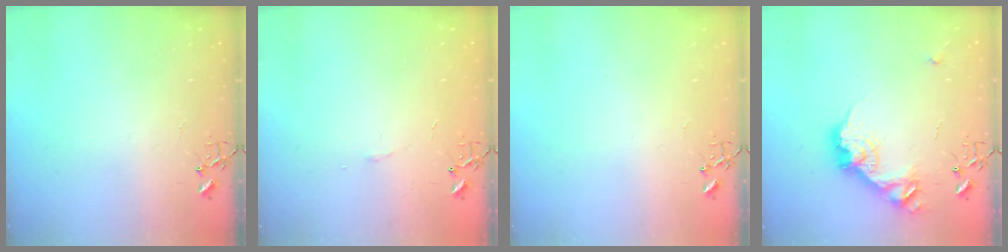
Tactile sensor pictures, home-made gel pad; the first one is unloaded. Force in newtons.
{"total": 3.3, "press": 3.2, "slide": 0.6}
{"total": 0.0}
{"total": 16.0, "press": 16.0, "slide": 0.3}